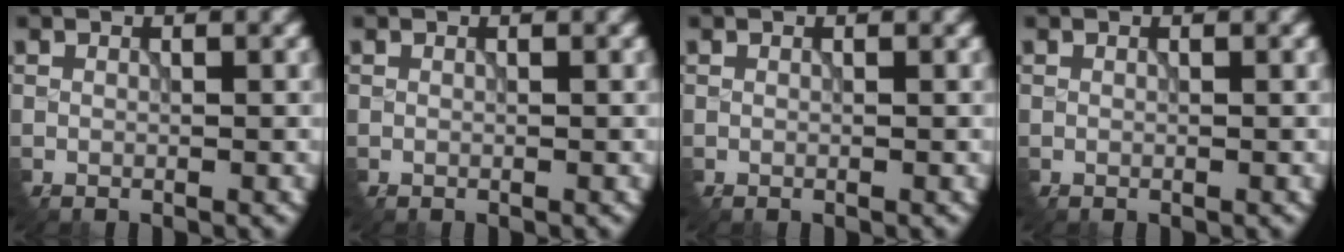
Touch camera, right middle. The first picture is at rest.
{"total": 0.0}
{"total": 0.0}
{"total": 0.0}